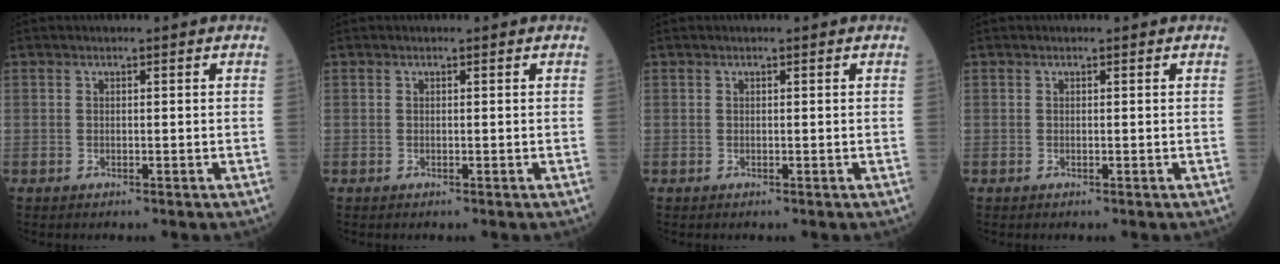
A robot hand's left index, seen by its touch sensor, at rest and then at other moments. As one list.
[{"total": 0.0}, {"total": 0.0}, {"total": 0.0}]